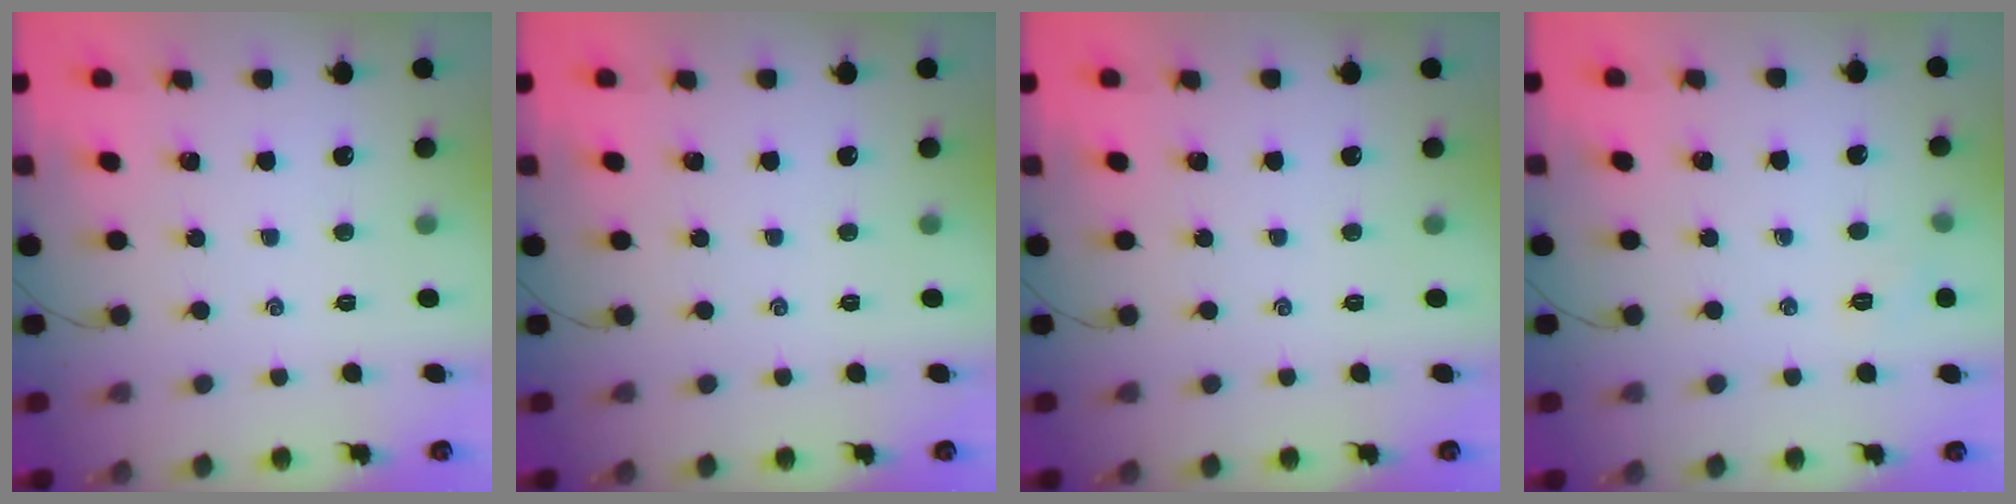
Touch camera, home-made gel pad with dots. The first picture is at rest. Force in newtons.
{"total": 0.0}
{"total": 0.0}
{"total": 3.8, "press": 3.7, "slide": 0.8}